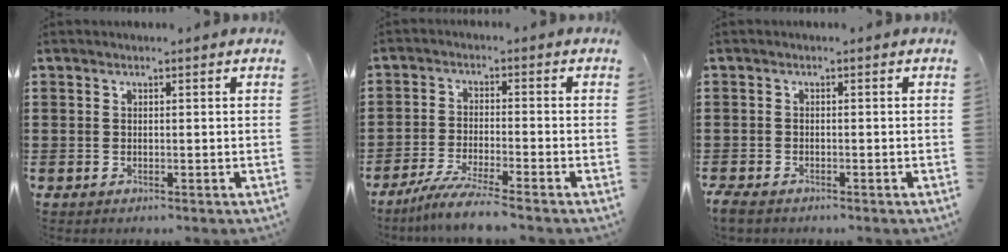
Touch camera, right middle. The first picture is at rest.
{"total": 5.2, "force": [-4.4, -0.4, 2.6], "torque": [-0.062, -0.021, -0.086]}
{"total": 1.4, "force": [-1.2, 0.5, 0.5], "torque": [-0.019, -0.003, -0.027]}